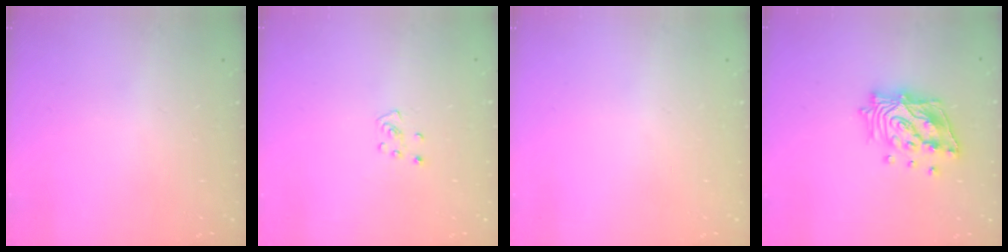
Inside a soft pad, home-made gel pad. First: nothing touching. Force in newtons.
{"total": 4.3, "press": 4.2, "slide": 0.4}
{"total": 0.0}
{"total": 16.3, "press": 16.1, "slide": 2.3}